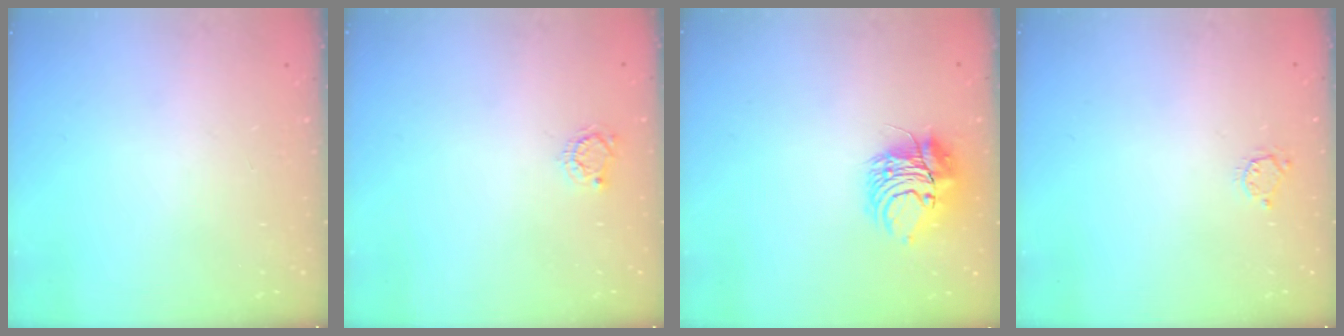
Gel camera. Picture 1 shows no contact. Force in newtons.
{"total": 3.8, "press": 3.7, "slide": 0.4}
{"total": 9.2, "press": 9.2, "slide": 0.7}
{"total": 3.3, "press": 3.3, "slide": 0.4}